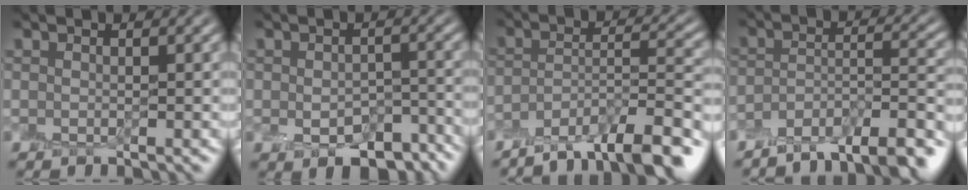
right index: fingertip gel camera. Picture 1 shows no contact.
{"total": 5.2, "force": [-2.9, 2.7, 3.4], "torque": [-0.051, -0.011, -0.035]}
{"total": 8.9, "force": [-7.0, 2.1, 5.1], "torque": [-0.068, 0.004, -0.117]}
{"total": 7.7, "force": [-6.5, 1.8, 3.6], "torque": [-0.049, 0.002, -0.107]}